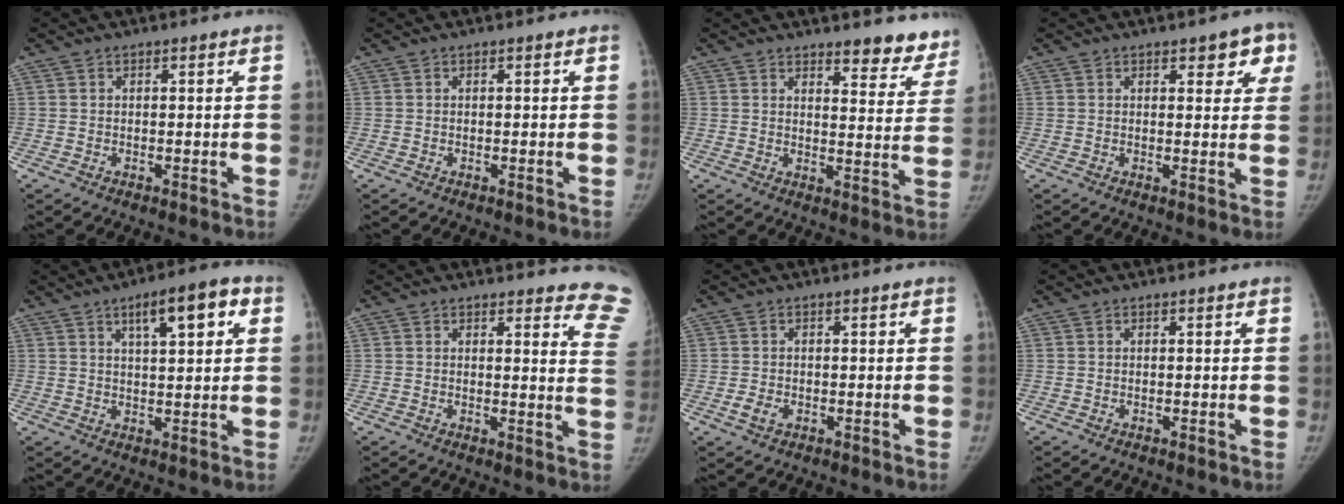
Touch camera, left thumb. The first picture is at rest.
{"total": 0.0}
{"total": 9.6, "force": [8.5, 3.2, 3.0], "torque": [0.013, -0.058, 0.085]}
{"total": 5.5, "force": [2.8, 2.8, 3.8], "torque": [-0.006, -0.008, 0.027]}
{"total": 8.9, "force": [3.7, 2.9, 7.5], "torque": [-0.090, 0.003, 0.050]}
{"total": 10.3, "force": [10.0, 1.9, 1.2], "torque": [0.033, -0.102, 0.068]}
{"total": 2.2, "force": [-0.8, 1.6, 1.4], "torque": [-0.026, 0.003, -0.012]}
{"total": 0.0}